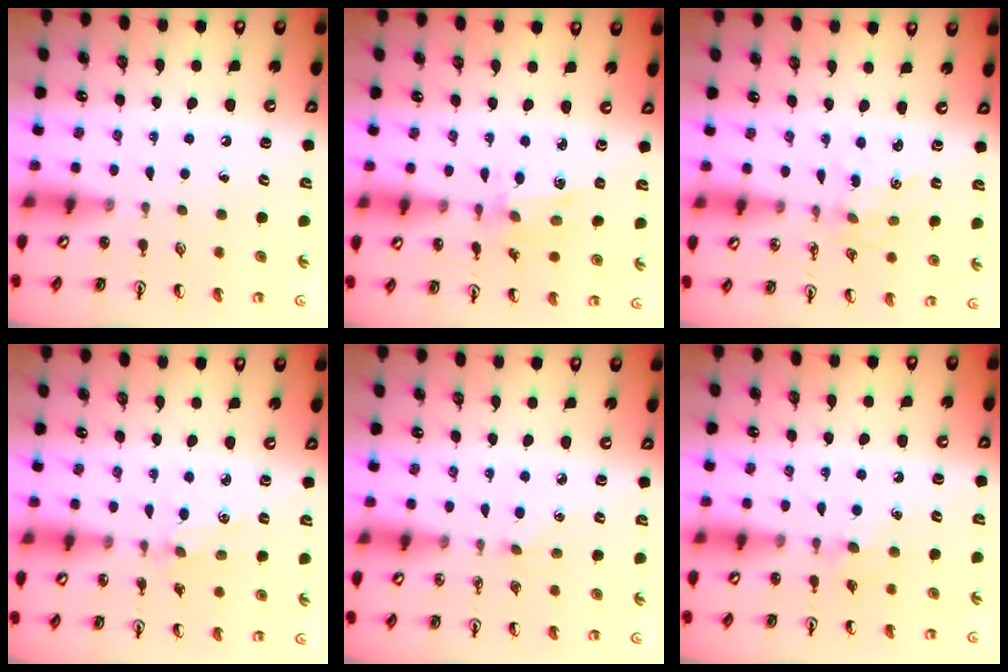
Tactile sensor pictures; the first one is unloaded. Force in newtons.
{"total": 3.0, "press": 2.9, "slide": 0.8}
{"total": 2.3, "press": 2.3, "slide": 0.3}
{"total": 1.4, "press": 1.4, "slide": 0.2}
{"total": 2.7, "press": 2.7, "slide": 0.4}
{"total": 5.4, "press": 5.4, "slide": 0.7}